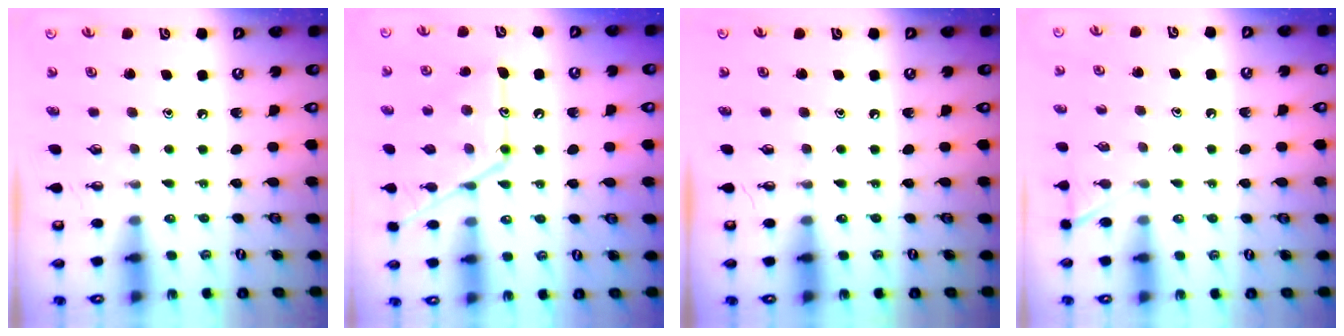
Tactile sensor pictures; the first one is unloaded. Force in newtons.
{"total": 15.1, "press": 15.0, "slide": 1.0}
{"total": 0.0}
{"total": 6.4, "press": 6.4, "slide": 0.3}